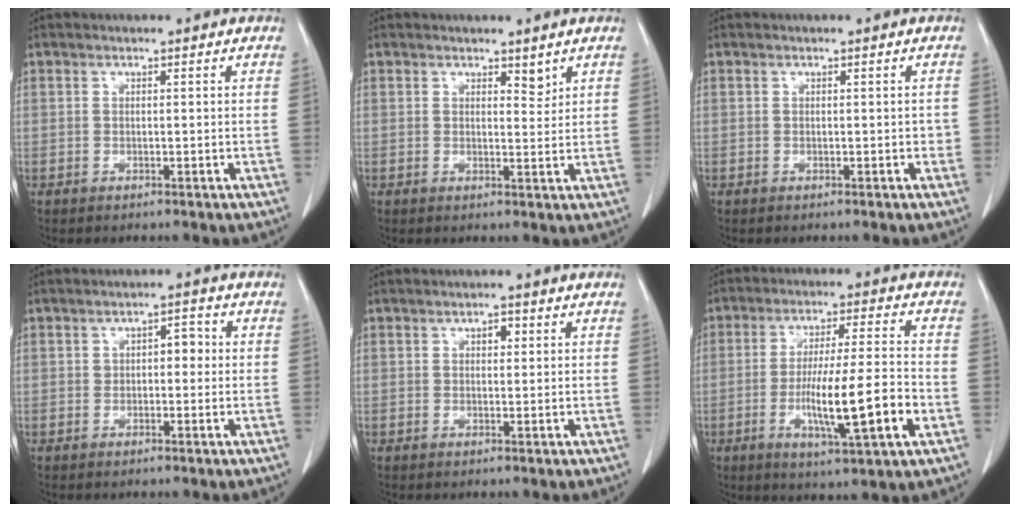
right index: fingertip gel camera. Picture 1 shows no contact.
{"total": 1.8, "force": [1.4, 0.7, 0.9], "torque": [-0.010, -0.009, 0.022]}
{"total": 0.7, "force": [-0.1, 0.5, 0.5], "torque": [0.000, 0.004, -0.001]}
{"total": 2.8, "force": [0.3, 1.6, 2.3], "torque": [-0.025, 0.021, 0.003]}
{"total": 1.6, "force": [0.6, 0.9, 1.2], "torque": [-0.017, 0.002, 0.008]}
{"total": 13.2, "force": [-3.6, 0.7, 12.7], "torque": [-0.217, -0.007, -0.059]}